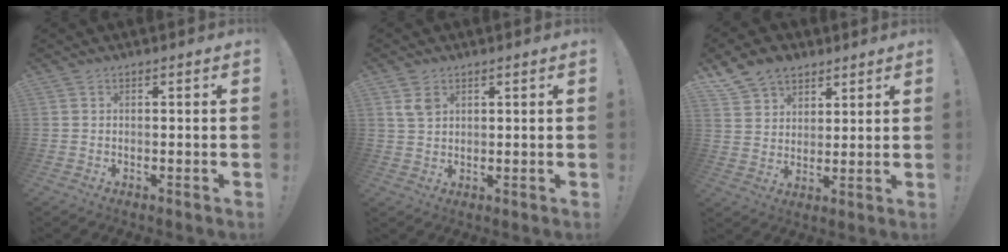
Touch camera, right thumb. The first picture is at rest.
{"total": 4.2, "force": [2.2, 2.8, 2.3], "torque": [-0.024, -0.009, 0.042]}
{"total": 9.8, "force": [6.8, 6.5, 2.7], "torque": [-0.047, -0.040, 0.136]}